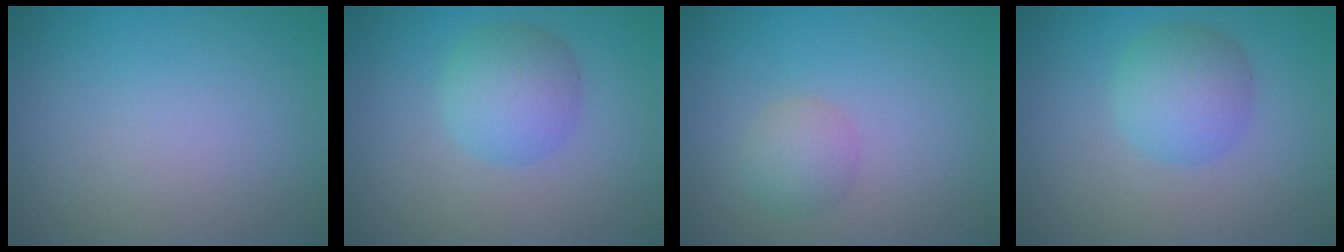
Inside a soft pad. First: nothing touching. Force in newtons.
{"total": 3.8, "press": 3.8, "slide": 0.2}
{"total": 2.0, "press": 2.0, "slide": 0.0}
{"total": 3.8, "press": 3.8, "slide": 0.2}